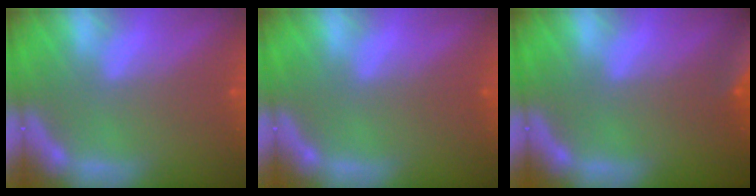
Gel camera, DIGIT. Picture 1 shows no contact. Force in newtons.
{"total": 0.0}
{"total": 8.0}